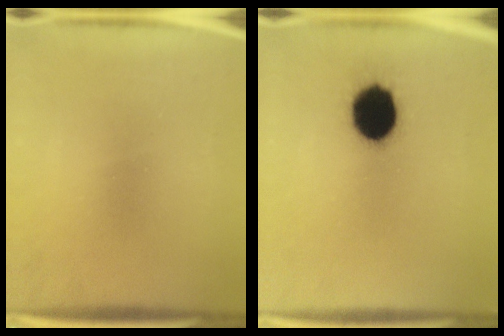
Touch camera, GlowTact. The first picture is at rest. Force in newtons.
{"total": 13.8}